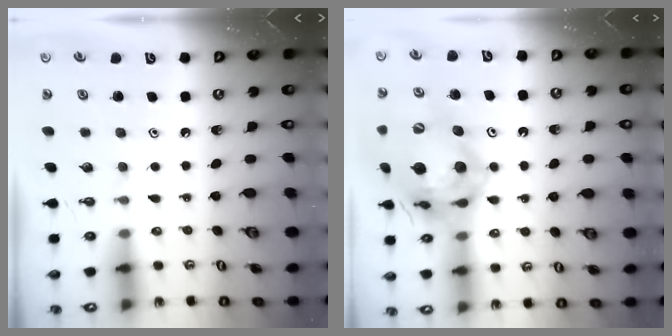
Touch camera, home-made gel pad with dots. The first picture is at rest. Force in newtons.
{"total": 20.7, "press": 20.5, "slide": 2.6}